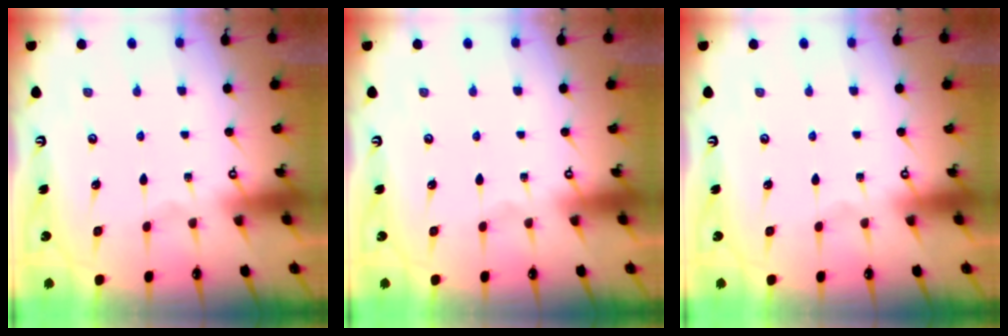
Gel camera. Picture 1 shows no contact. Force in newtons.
{"total": 0.0}
{"total": 0.0}